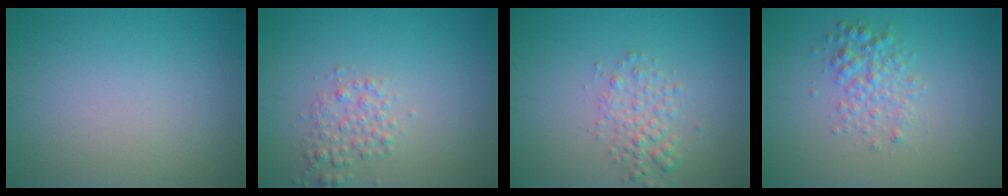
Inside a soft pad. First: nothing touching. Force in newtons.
{"total": 2.0, "press": 2.0, "slide": 0.1}
{"total": 2.2, "press": 2.2, "slide": 0.1}
{"total": 2.5, "press": 2.5, "slide": 0.0}